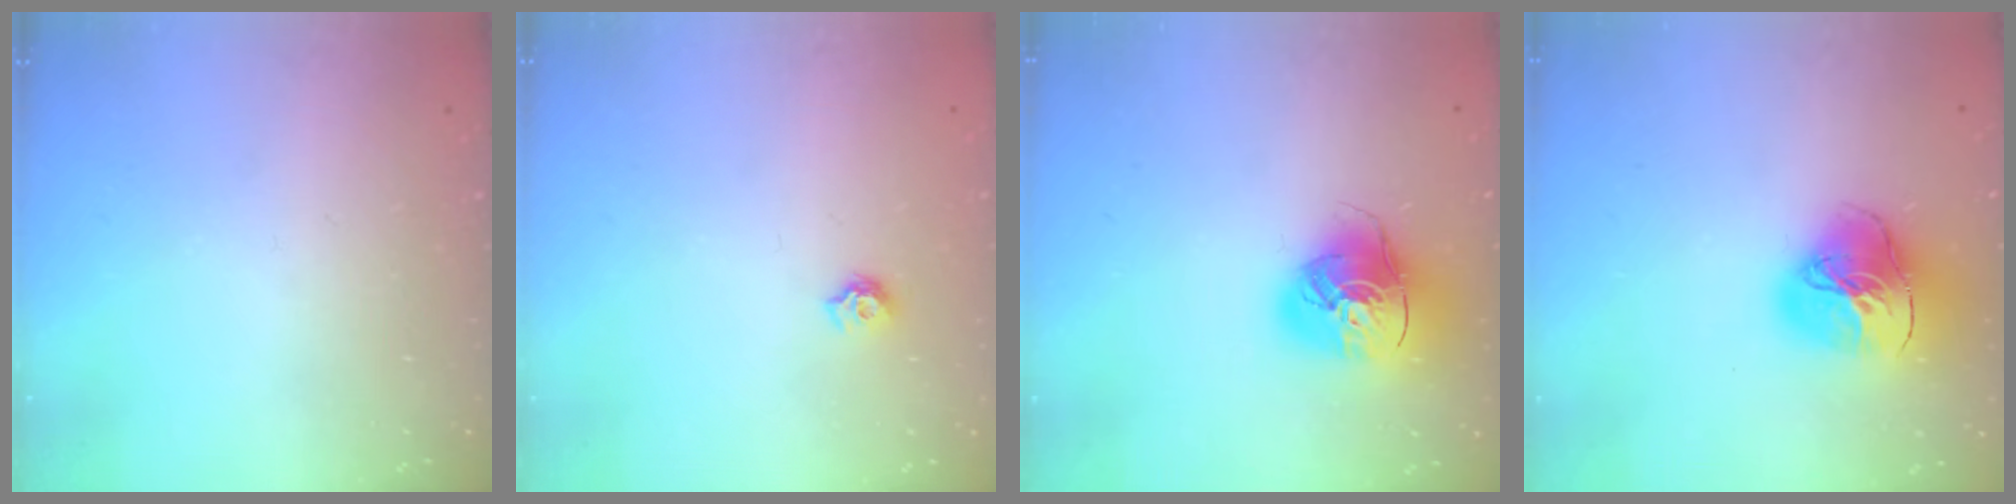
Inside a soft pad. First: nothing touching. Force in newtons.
{"total": 5.6, "press": 5.6, "slide": 0.7}
{"total": 15.3, "press": 15.1, "slide": 2.0}
{"total": 18.0, "press": 17.9, "slide": 1.8}